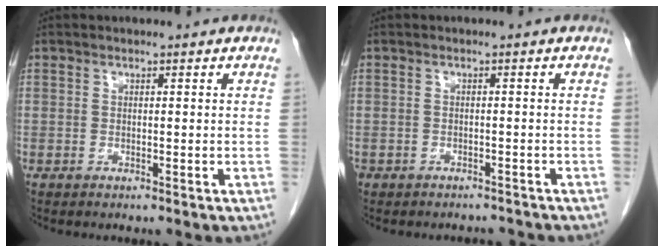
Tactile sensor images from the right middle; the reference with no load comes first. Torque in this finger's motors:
{"motor_torque": [-0.28, -0.26, -0.02, -0.01]}